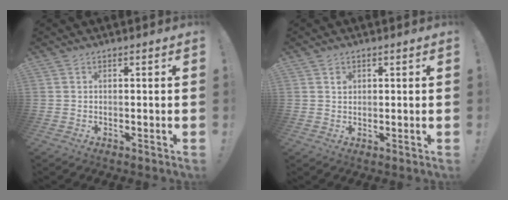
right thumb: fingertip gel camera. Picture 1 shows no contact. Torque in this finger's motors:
{"motor_torque": [-0.13, 0.09, -0.19, -0.10, 0.03]}